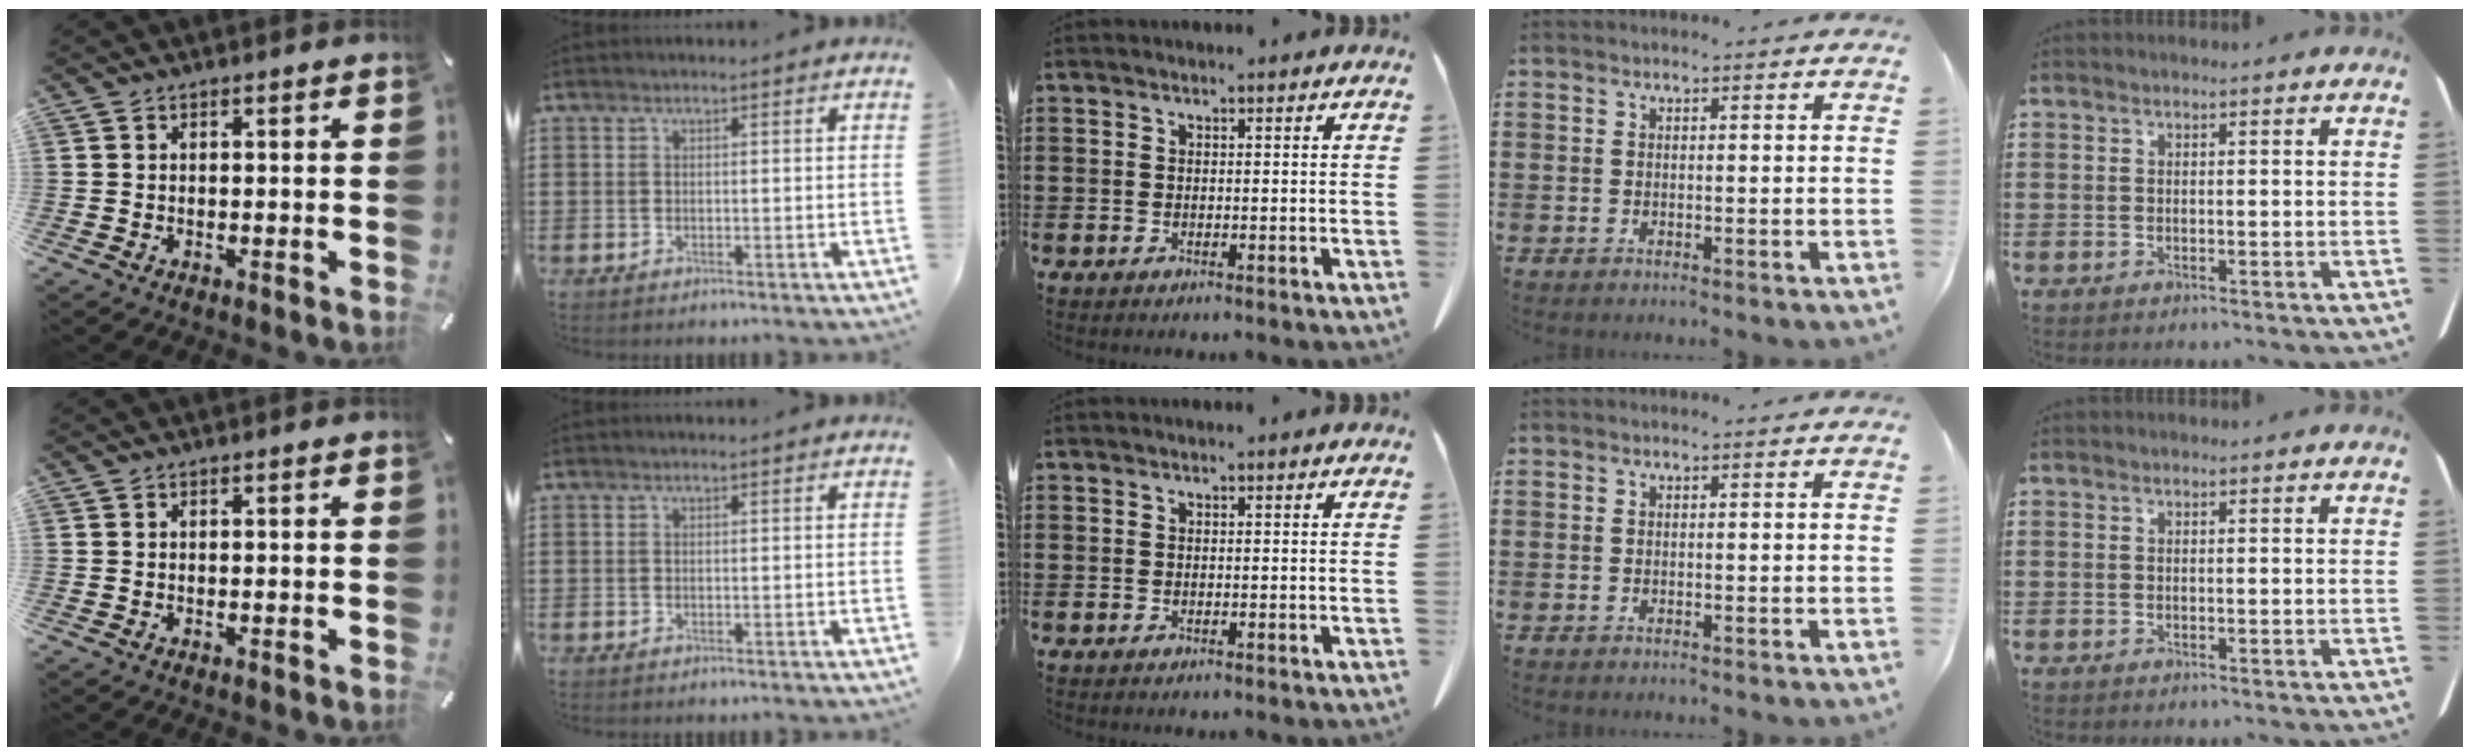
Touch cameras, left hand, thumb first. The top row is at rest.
{}